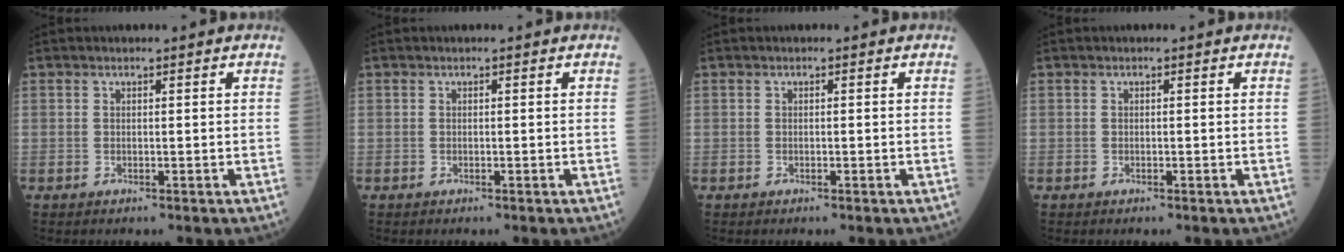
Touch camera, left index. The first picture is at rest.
{"total": 0.0}
{"total": 0.0}
{"total": 0.0}